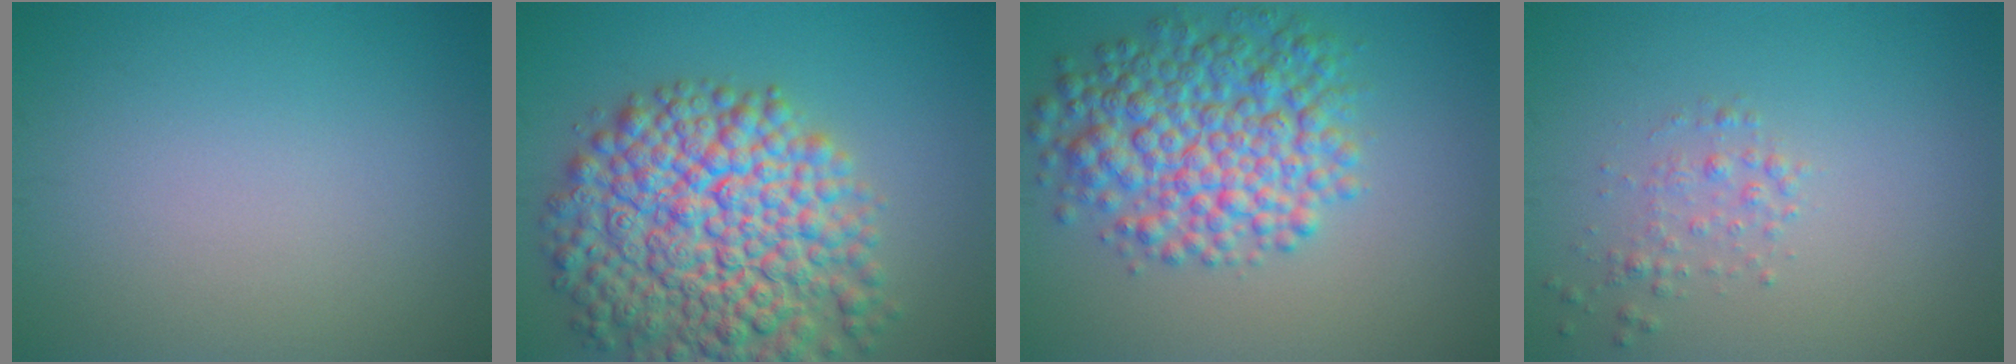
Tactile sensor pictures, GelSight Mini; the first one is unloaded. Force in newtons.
{"total": 12.1, "press": 12.1, "slide": 0.6}
{"total": 7.7, "press": 7.7, "slide": 0.2}
{"total": 1.4, "press": 1.4, "slide": 0.1}